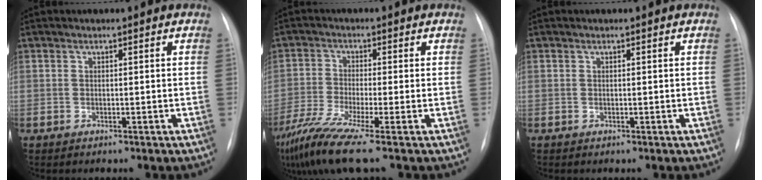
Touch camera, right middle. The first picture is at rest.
{"total": 8.6, "force": [-5.9, -1.1, 6.1], "torque": [-0.126, -0.031, -0.111]}
{"total": 0.0}